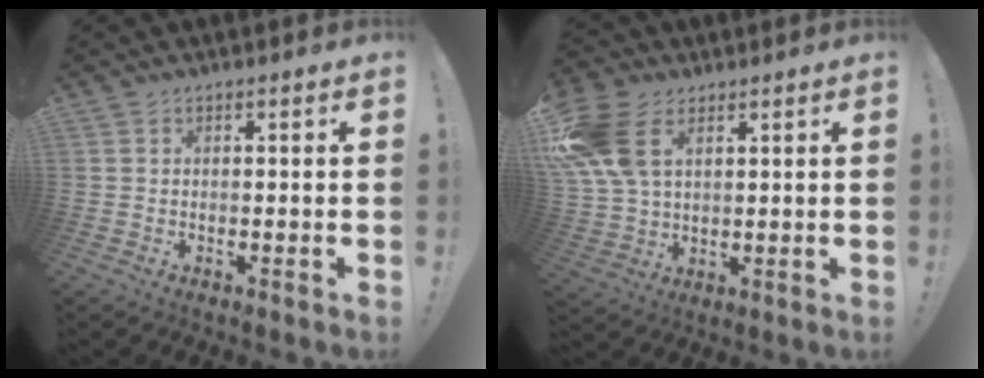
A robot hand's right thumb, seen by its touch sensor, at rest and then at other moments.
{"total": 15.0, "force": [5.9, 9.6, 9.9], "torque": [-0.197, -0.012, 0.115]}